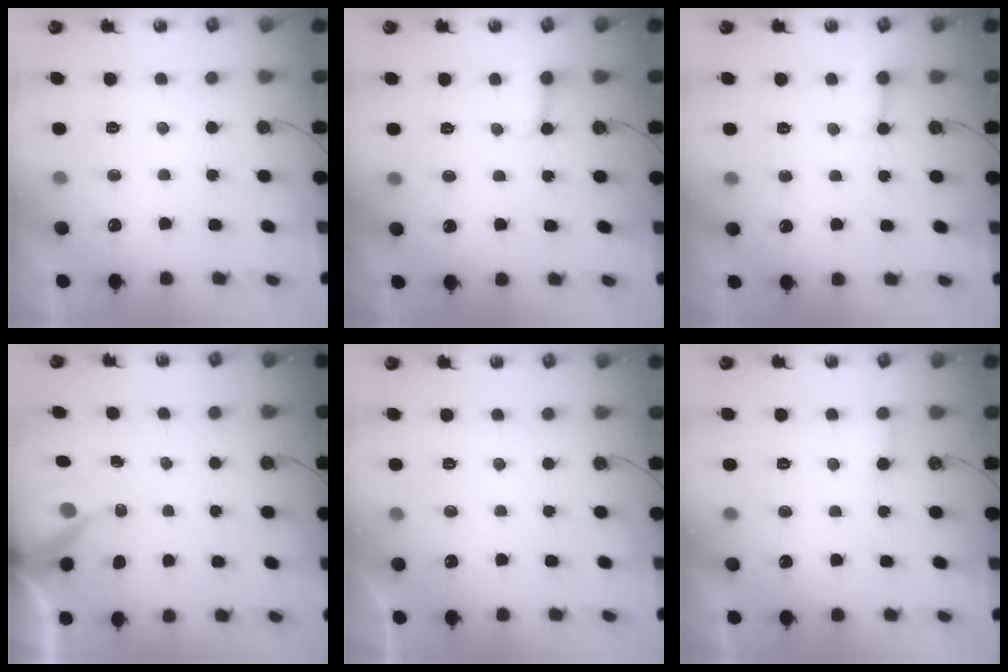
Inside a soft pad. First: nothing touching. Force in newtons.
{"total": 2.7, "press": 2.7, "slide": 0.3}
{"total": 2.9, "press": 2.9, "slide": 0.3}
{"total": 6.9, "press": 6.9, "slide": 0.9}
{"total": 0.0}
{"total": 5.5, "press": 5.5, "slide": 0.5}